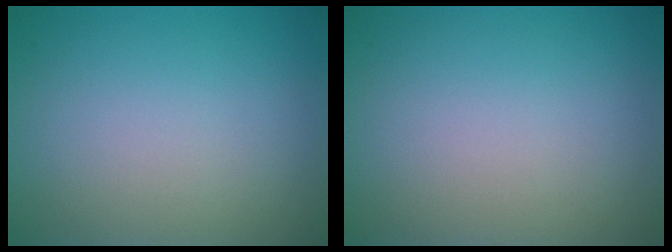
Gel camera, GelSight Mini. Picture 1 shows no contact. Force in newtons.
{"total": 0.0}